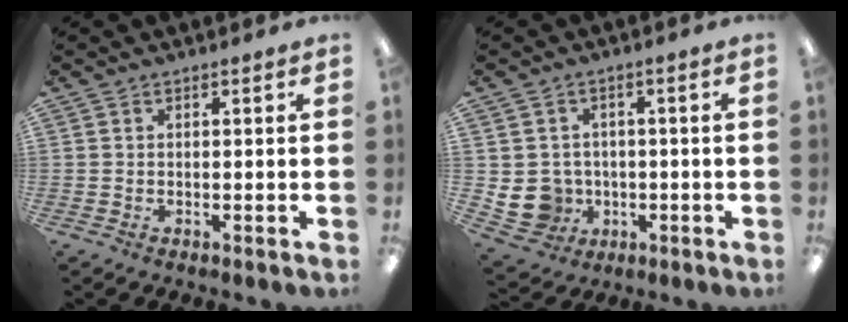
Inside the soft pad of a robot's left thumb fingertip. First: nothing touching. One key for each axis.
{"total": 7.6, "fx": -0.8, "fy": 7.2, "fz": 2.2, "tx": -0.071, "ty": 0.004, "tz": -0.007}